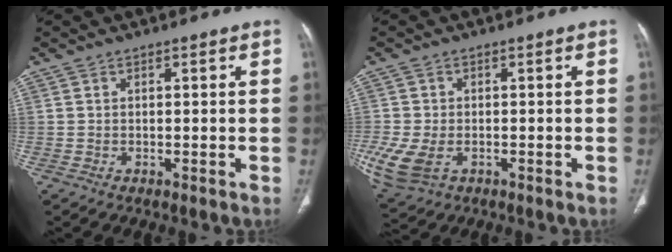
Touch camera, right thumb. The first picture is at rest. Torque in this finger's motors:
{"motor_torque": [3.03, 1.98, 0.17, -0.51, 0.13]}